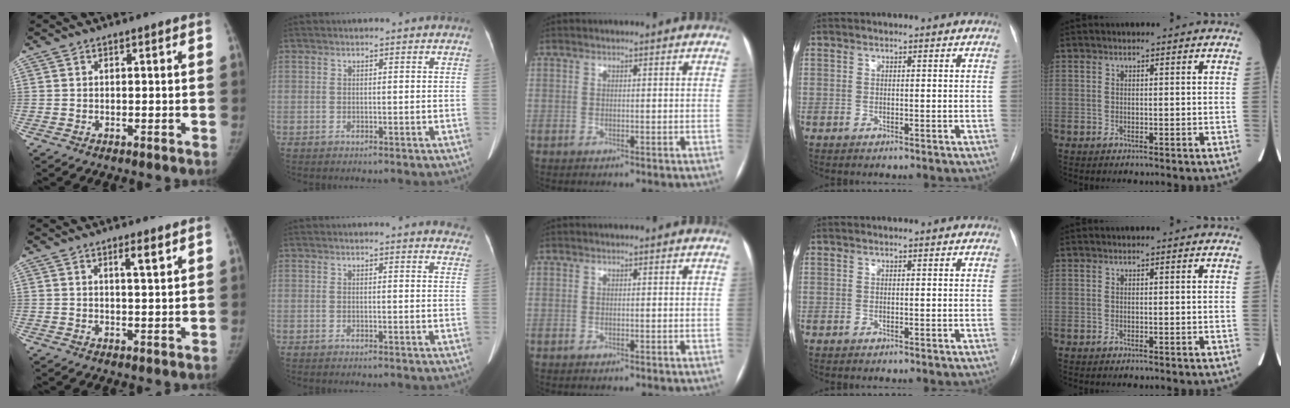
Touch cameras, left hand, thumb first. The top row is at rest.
{"thumb": {"total": 3.3, "force": [2.0, 0.5, 2.5], "torque": [-0.038, -0.015, 0.034]}, "index": {"total": 8.1, "force": [7.9, 1.2, 1.2], "torque": [0.015, -0.029, 0.050]}}